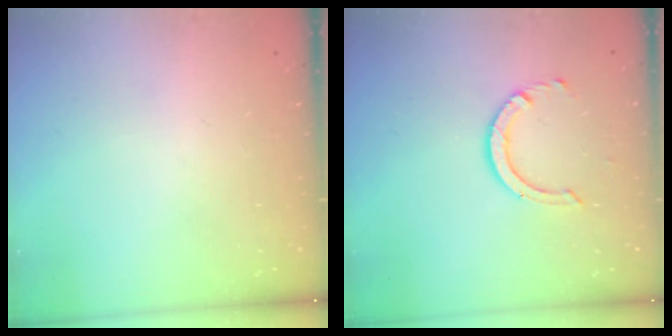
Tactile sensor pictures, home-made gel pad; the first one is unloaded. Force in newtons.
{"total": 7.3, "press": 7.3, "slide": 0.5}